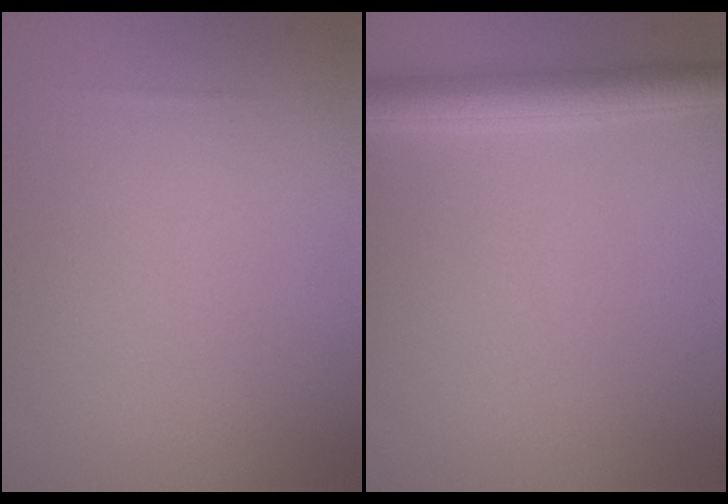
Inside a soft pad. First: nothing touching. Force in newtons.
{"total": 3.5, "press": 3.5, "slide": 0.1}